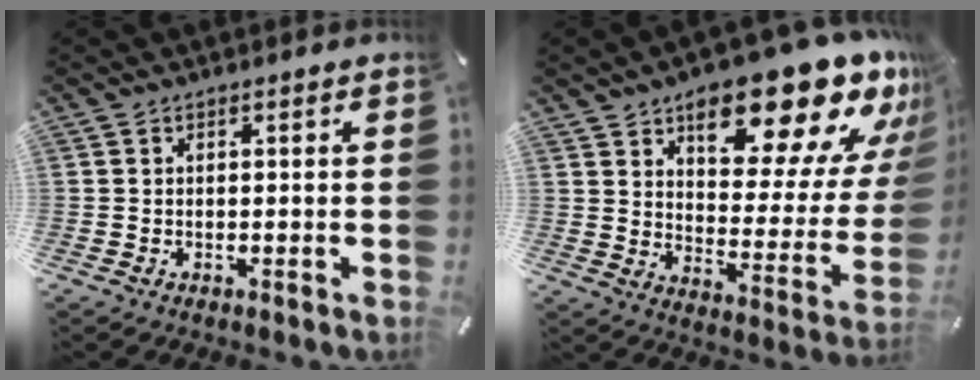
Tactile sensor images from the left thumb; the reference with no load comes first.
{"total": 24.3, "force": [17.0, 10.2, 14.0], "torque": [-0.173, -0.129, 0.283]}